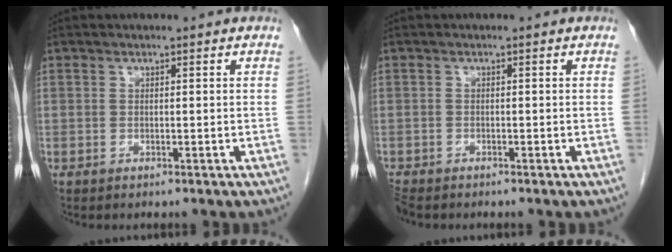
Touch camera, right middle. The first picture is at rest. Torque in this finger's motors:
{"motor_torque": [0.34, -0.24, 0.09, 0.02]}